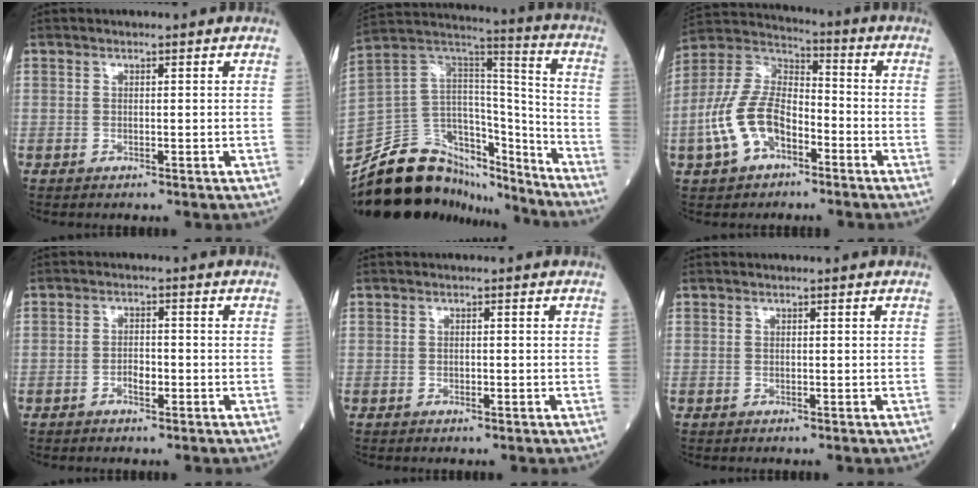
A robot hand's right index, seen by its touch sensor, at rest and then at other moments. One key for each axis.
{"total": 23.1, "fx": -20.0, "fy": 8.9, "fz": 7.2, "tx": -0.156, "ty": 0.061, "tz": -0.324}
{"total": 12.5, "fx": -5.0, "fy": 6.9, "fz": 9.2, "tx": -0.215, "ty": 0.020, "tz": -0.095}
{"total": 2.3, "fx": -1.1, "fy": 1.0, "fz": 1.7, "tx": -0.025, "ty": 0.005, "tz": -0.020}
{"total": 0.7, "fx": -0.3, "fy": 0.3, "fz": 0.5, "tx": -0.007, "ty": 0.001, "tz": -0.004}
{"total": 0.0}